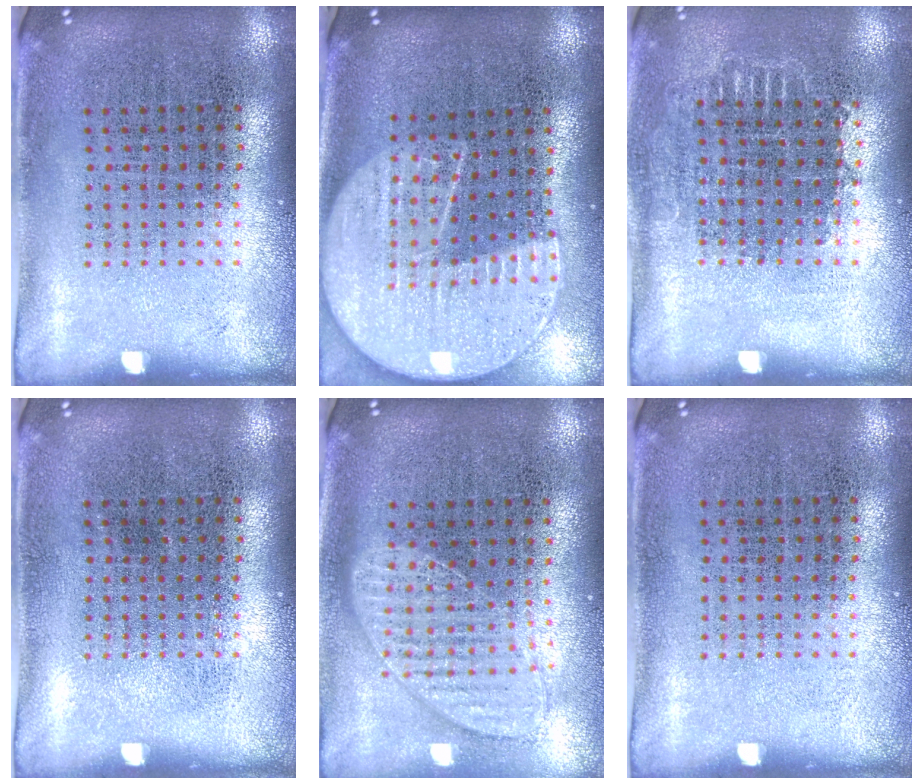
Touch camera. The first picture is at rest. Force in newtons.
{"total": 2.3, "press": 2.0, "slide": 1.2}
{"total": 0.7, "press": 0.7, "slide": 0.3}
{"total": 0.0}
{"total": 1.1, "press": 1.1, "slide": 0.2}
{"total": 0.0}